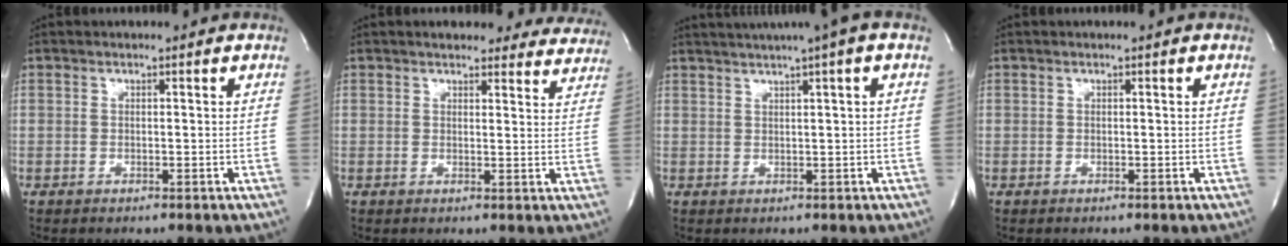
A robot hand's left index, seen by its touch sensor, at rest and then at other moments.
{"total": 15.6, "force": [14.4, 4.5, 3.8], "torque": [-0.020, -0.002, 0.151]}
{"total": 7.8, "force": [5.3, -0.6, 5.7], "torque": [-0.093, 0.030, 0.071]}
{"total": 0.0}